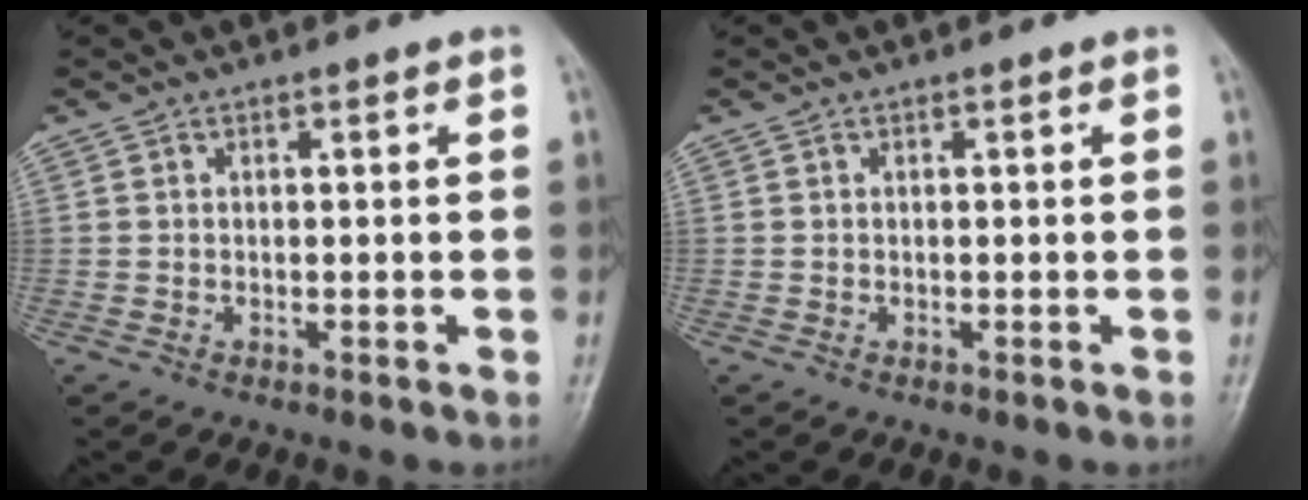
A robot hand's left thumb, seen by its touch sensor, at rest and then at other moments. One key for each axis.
{"total": 0.0}